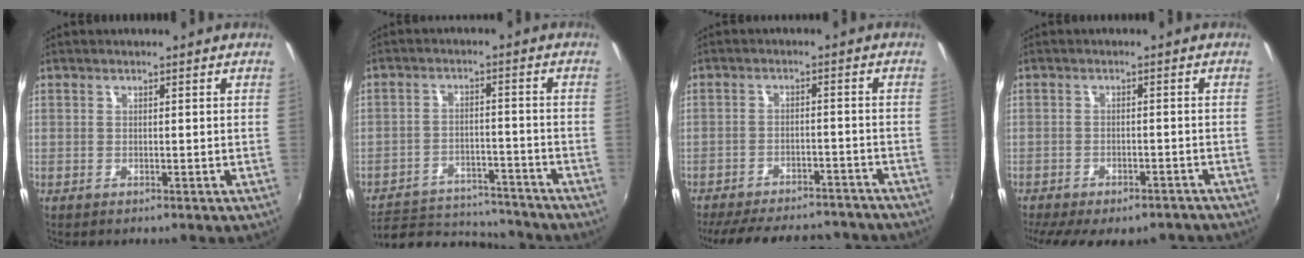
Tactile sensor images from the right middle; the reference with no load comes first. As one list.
[{"total": 13.8, "force": [-12.3, 5.0, 3.5], "torque": [-0.087, 0.021, -0.166]}, {"total": 21.7, "force": [-18.8, 6.9, 8.5], "torque": [-0.182, 0.001, -0.242]}, {"total": 14.6, "force": [-11.8, 5.3, 6.9], "torque": [-0.145, -0.028, -0.152]}]